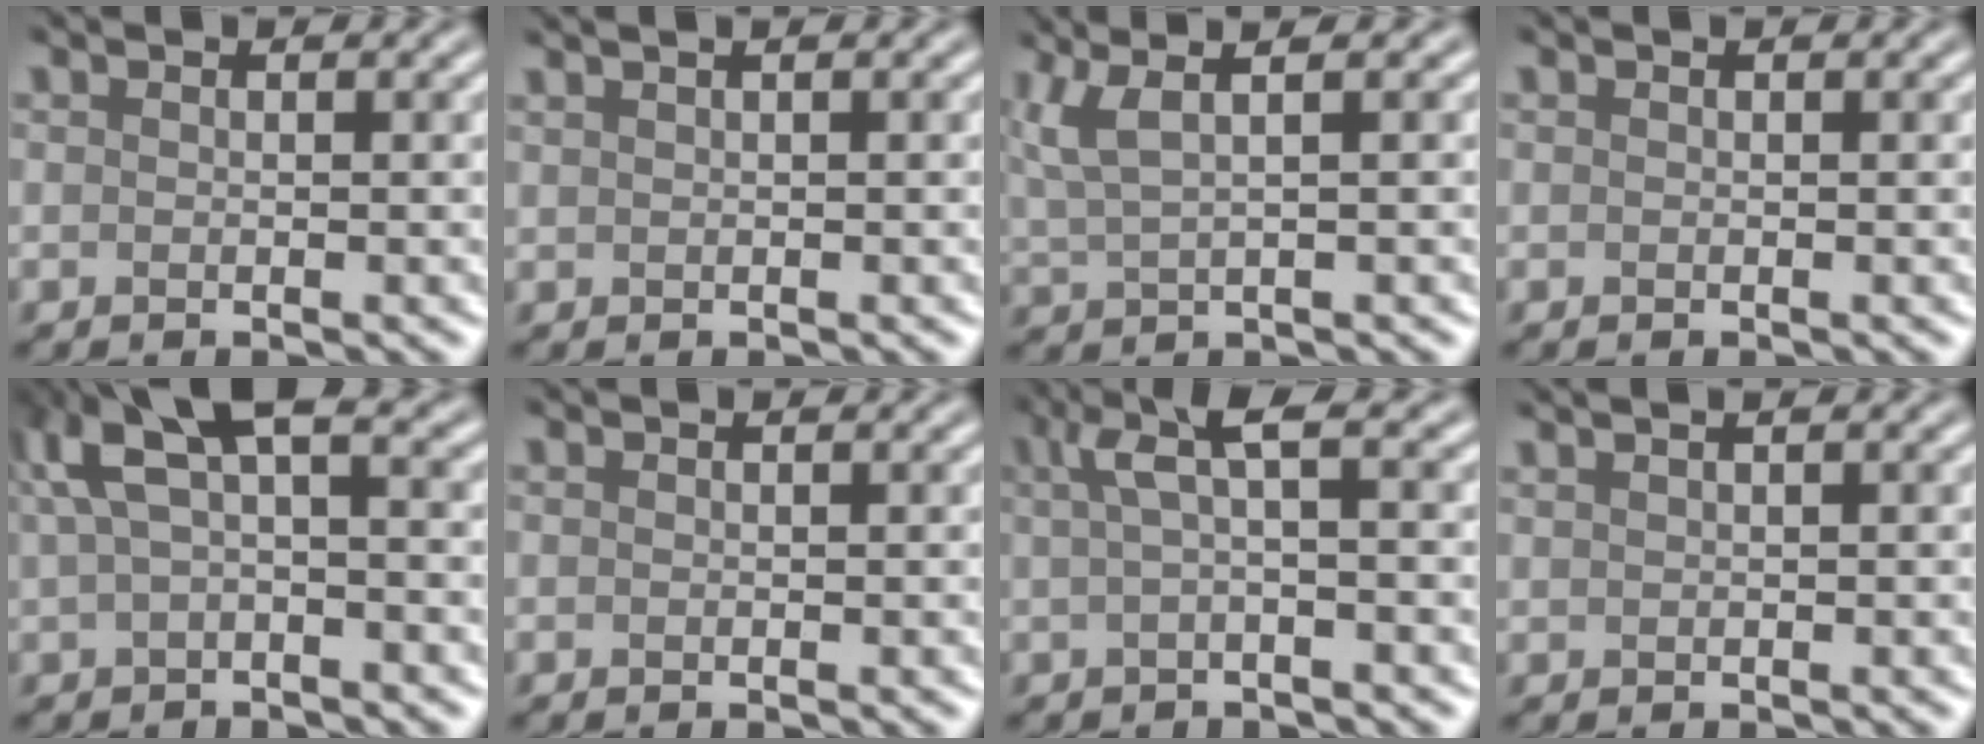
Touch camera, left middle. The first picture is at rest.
{"total": 2.7, "force": [1.6, 1.5, 1.6], "torque": [-0.011, 0.035, 0.005]}
{"total": 3.5, "force": [2.2, 0.7, 2.6], "torque": [-0.066, 0.022, 0.056]}
{"total": 0.0}
{"total": 4.7, "force": [2.2, 1.5, 3.9], "torque": [-0.086, 0.029, 0.047]}
{"total": 0.0}
{"total": 2.4, "force": [0.6, 0.0, 2.3], "torque": [-0.049, 0.017, 0.023]}
{"total": 3.0, "force": [1.8, 1.6, 1.8], "torque": [-0.011, 0.038, 0.007]}